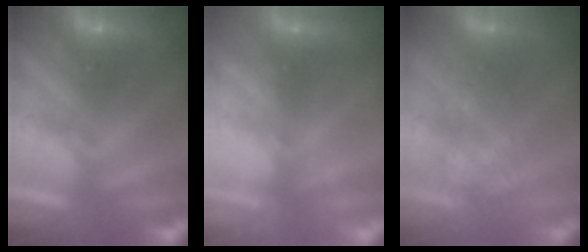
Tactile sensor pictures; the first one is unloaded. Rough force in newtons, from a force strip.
{"total": 2.0}
{"total": 3.7}